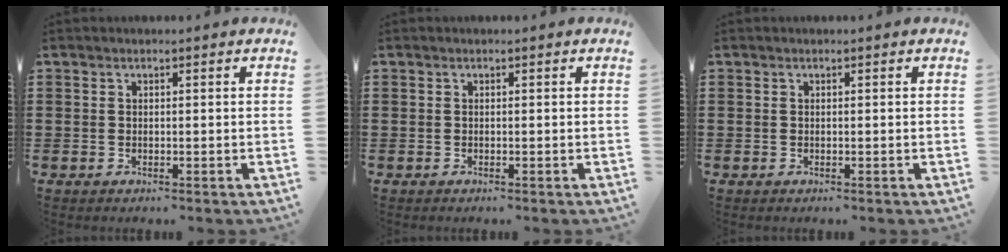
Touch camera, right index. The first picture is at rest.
{"total": 0.0}
{"total": 0.0}